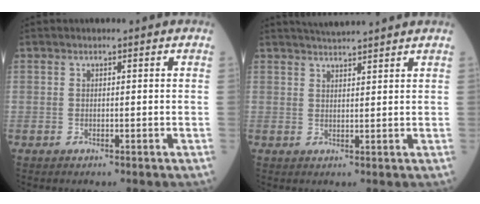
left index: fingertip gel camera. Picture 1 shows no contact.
{"total": 4.8, "force": [4.5, -0.5, 1.5], "torque": [-0.024, 0.023, 0.070]}